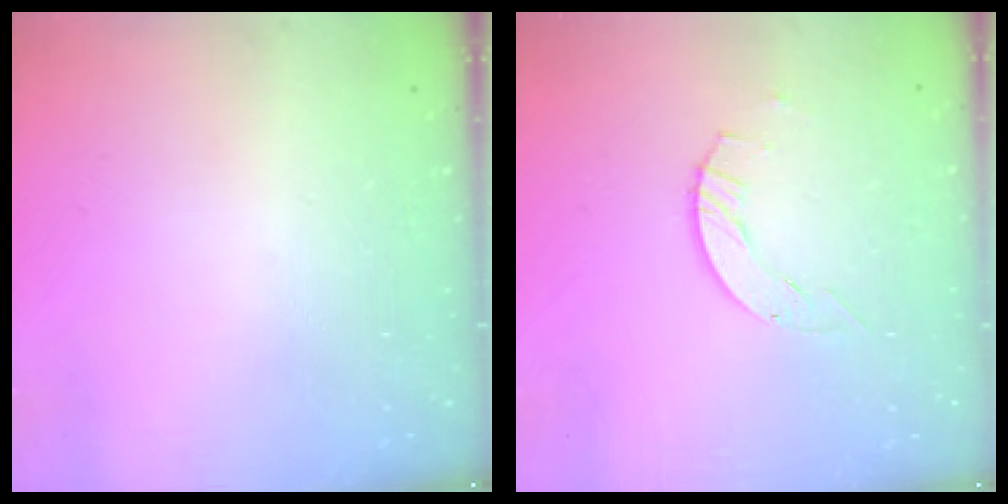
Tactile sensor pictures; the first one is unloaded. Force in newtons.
{"total": 2.1, "press": 2.1, "slide": 0.3}